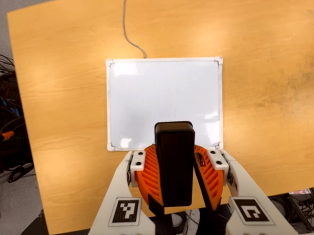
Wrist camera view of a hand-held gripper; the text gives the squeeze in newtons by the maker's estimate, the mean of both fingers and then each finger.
{"total": 8.9, "left": 9.2, "right": 8.6}